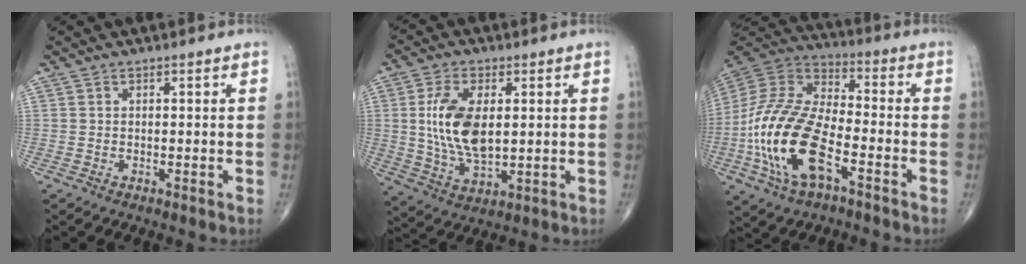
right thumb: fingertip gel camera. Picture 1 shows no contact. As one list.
[{"total": 12.6, "force": [1.7, 6.6, 10.6], "torque": [-0.203, -0.012, 0.039]}, {"total": 20.7, "force": [-7.3, 9.6, 16.8], "torque": [-0.349, 0.030, -0.136]}]